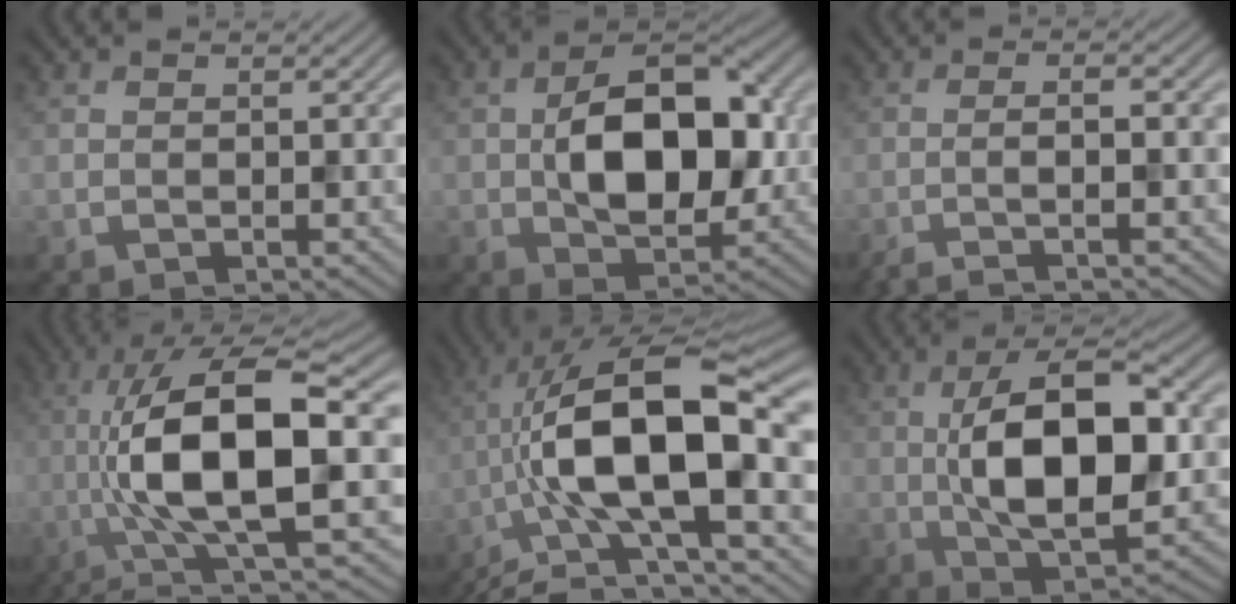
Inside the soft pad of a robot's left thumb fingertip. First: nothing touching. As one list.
[{"total": 10.9, "force": [-0.3, 6.3, 8.9], "torque": [-0.143, 0.005, -0.007]}, {"total": 4.2, "force": [-2.3, 0.3, 3.5], "torque": [-0.050, 0.016, -0.057]}, {"total": 14.6, "force": [-1.0, 4.1, 13.9], "torque": [-0.270, 0.011, -0.019]}, {"total": 18.5, "force": [-2.8, 6.9, 16.9], "torque": [-0.313, 0.012, -0.057]}, {"total": 13.2, "force": [-0.1, 5.1, 12.1], "torque": [-0.209, 0.011, -0.005]}]